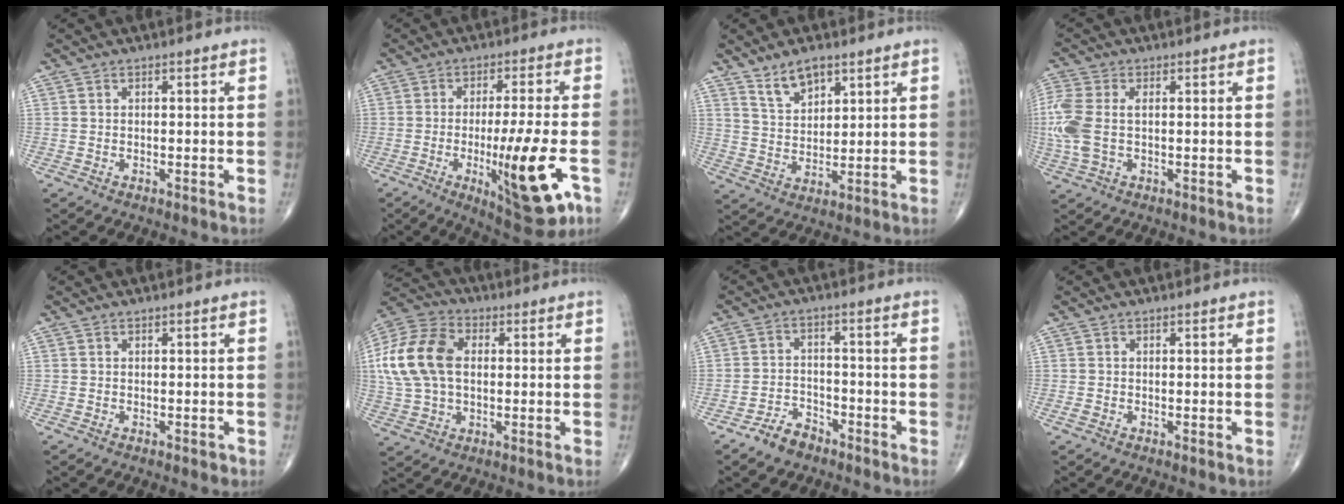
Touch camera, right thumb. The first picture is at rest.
{"total": 15.5, "force": [-4.8, 3.0, 14.4], "torque": [-0.223, -0.005, -0.064]}
{"total": 6.8, "force": [4.7, 3.2, 3.8], "torque": [-0.053, -0.031, 0.094]}
{"total": 8.8, "force": [0.2, 5.1, 7.2], "torque": [-0.206, 0.011, 0.007]}
{"total": 0.5, "force": [-0.2, 0.4, 0.3], "torque": [0.002, 0.001, -0.003]}
{"total": 16.3, "force": [2.0, 10.7, 12.2], "torque": [-0.251, 0.021, 0.033]}
{"total": 5.1, "force": [-3.8, 2.9, 1.7], "torque": [-0.022, 0.024, -0.069]}
{"total": 0.7, "force": [-0.2, 0.4, 0.5], "torque": [-0.012, 0.000, -0.004]}